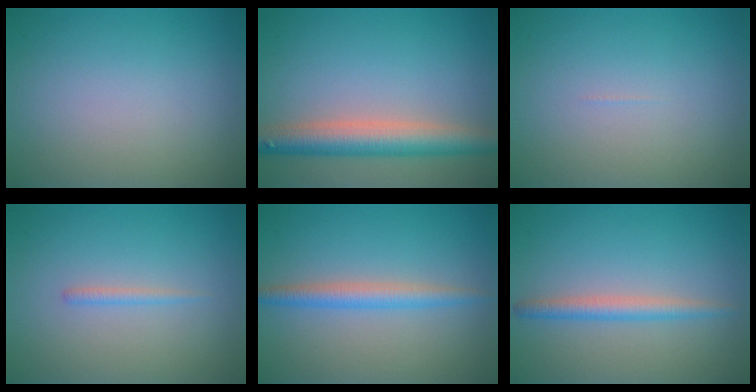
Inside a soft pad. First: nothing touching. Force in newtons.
{"total": 5.4, "press": 5.4, "slide": 0.2}
{"total": 0.0}
{"total": 0.8, "press": 0.8, "slide": 0.1}
{"total": 2.5, "press": 2.5, "slide": 0.1}
{"total": 2.2, "press": 2.2, "slide": 0.1}